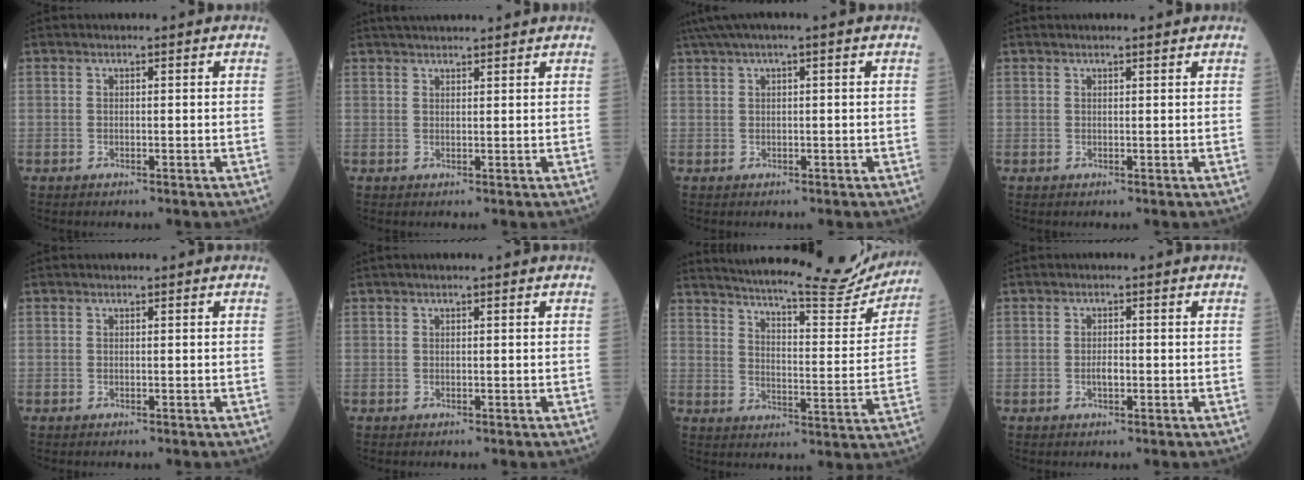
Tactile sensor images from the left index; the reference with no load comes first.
{"total": 7.1, "force": [6.5, 0.3, 2.9], "torque": [-0.041, 0.033, 0.088]}
{"total": 3.7, "force": [2.1, -0.1, 3.0], "torque": [-0.064, 0.030, 0.041]}
{"total": 1.0, "force": [0.9, 0.0, 0.4], "torque": [-0.007, 0.007, 0.014]}
{"total": 0.0}
{"total": 0.7, "force": [0.5, -0.1, 0.5], "torque": [-0.013, 0.011, 0.009]}
{"total": 23.9, "force": [22.1, 2.6, 8.6], "torque": [-0.135, -0.059, 0.280]}
{"total": 1.4, "force": [-0.5, 0.6, 1.2], "torque": [-0.023, 0.001, -0.010]}